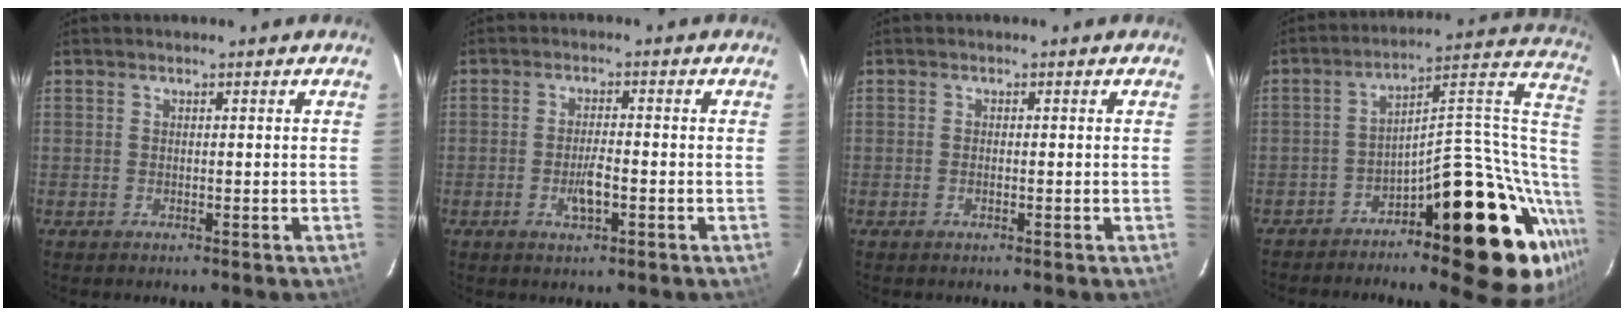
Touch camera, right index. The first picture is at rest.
{"total": 3.9, "force": [-1.5, 1.1, 3.4], "torque": [-0.065, -0.003, -0.023]}
{"total": 0.8, "force": [-0.1, 0.4, 0.7], "torque": [-0.015, 0.000, -0.003]}
{"total": 21.5, "force": [-9.3, 7.8, 17.8], "torque": [-0.191, 0.048, -0.138]}